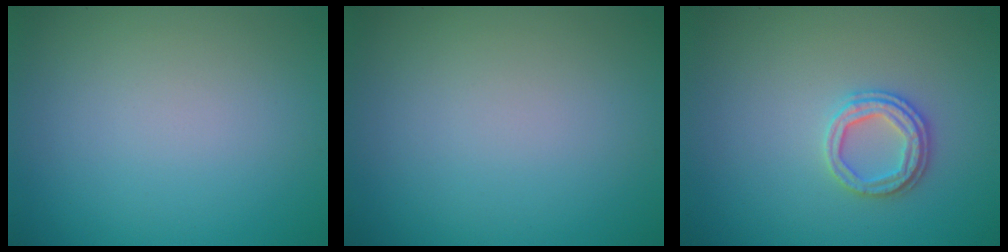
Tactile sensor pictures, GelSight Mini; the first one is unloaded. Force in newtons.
{"total": 0.0}
{"total": 2.6, "press": 2.4, "slide": 0.8}